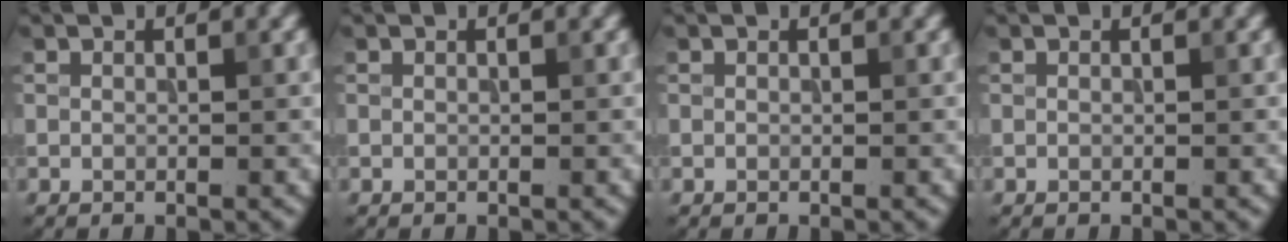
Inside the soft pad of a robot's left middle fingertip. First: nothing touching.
{"total": 0.0}
{"total": 0.0}
{"total": 0.0}